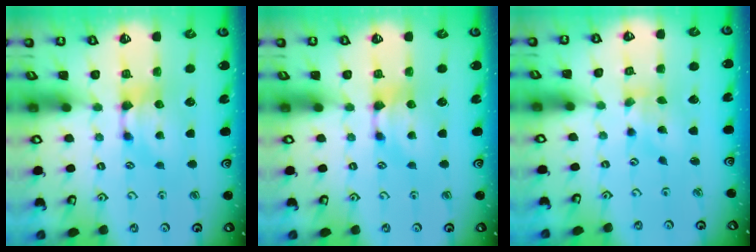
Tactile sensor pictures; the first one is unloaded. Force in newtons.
{"total": 0.0}
{"total": 1.3, "press": 0.6, "slide": 1.2}